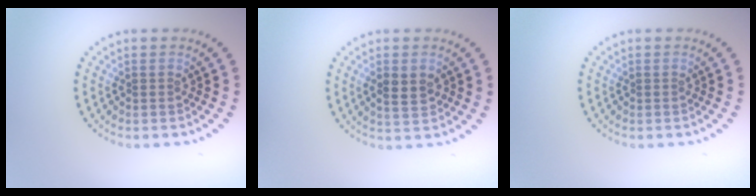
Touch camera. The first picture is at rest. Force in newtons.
{"total": 2.3, "press": 2.3, "slide": 0.3}
{"total": 0.0}